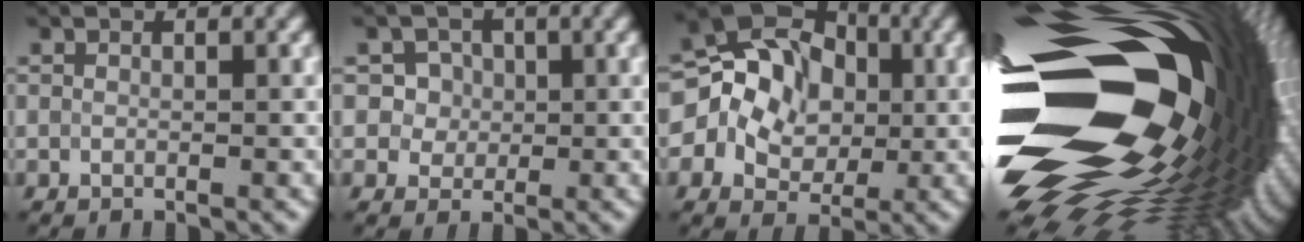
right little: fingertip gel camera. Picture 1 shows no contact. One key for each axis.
{"total": 3.5, "fx": 1.2, "fy": 3.1, "fz": 1.2, "tx": -0.015, "ty": 0.004, "tz": 0.021}
{"total": 12.6, "fx": 1.4, "fy": 10.2, "fz": 7.2, "tx": -0.134, "ty": 0.039, "tz": -0.002}
{"total": 22.5, "fx": -1.4, "fy": 12.4, "fz": 18.8, "tx": -0.330, "ty": -0.033, "tz": -0.040}